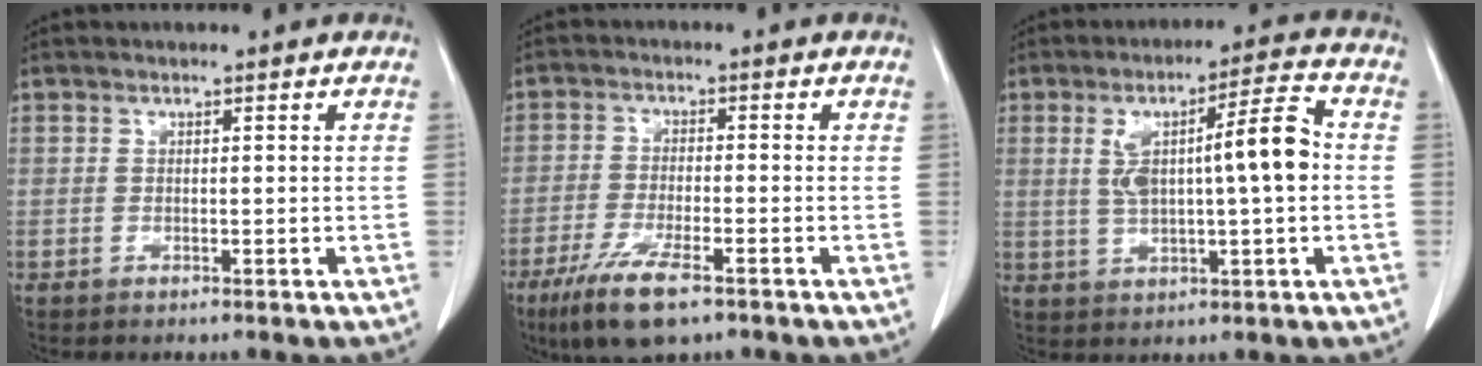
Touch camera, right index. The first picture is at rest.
{"total": 8.7, "force": [-5.5, 1.6, 6.6], "torque": [-0.127, -0.020, -0.094]}
{"total": 10.6, "force": [0.9, 1.4, 10.5], "torque": [-0.179, 0.022, 0.018]}